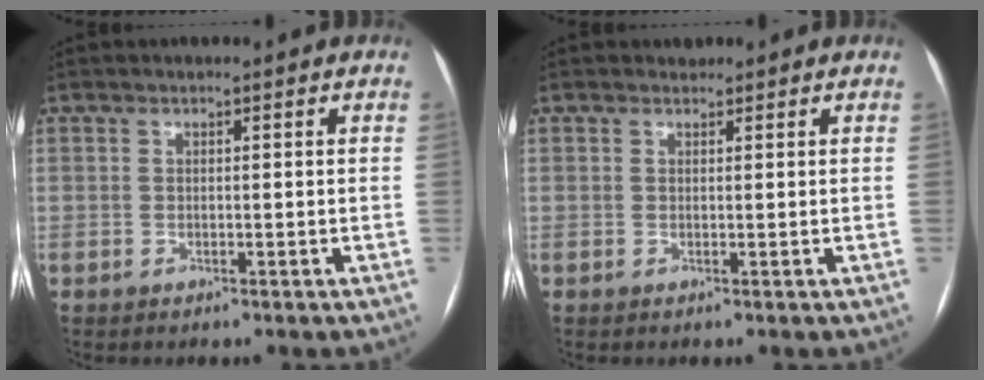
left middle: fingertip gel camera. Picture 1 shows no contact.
{"total": 0.7, "force": [0.6, 0.3, -0.1], "torque": [-0.003, 0.002, 0.008]}